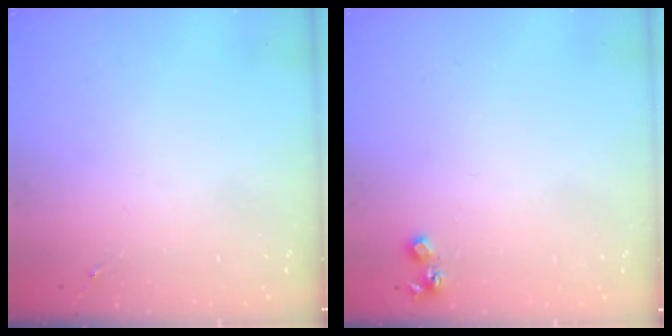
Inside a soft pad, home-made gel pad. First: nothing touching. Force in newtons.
{"total": 4.8, "press": 4.7, "slide": 0.7}